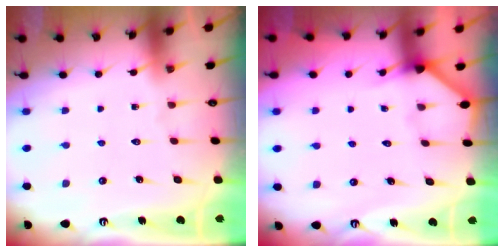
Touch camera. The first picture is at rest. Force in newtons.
{"total": 2.9, "press": 2.9, "slide": 0.2}